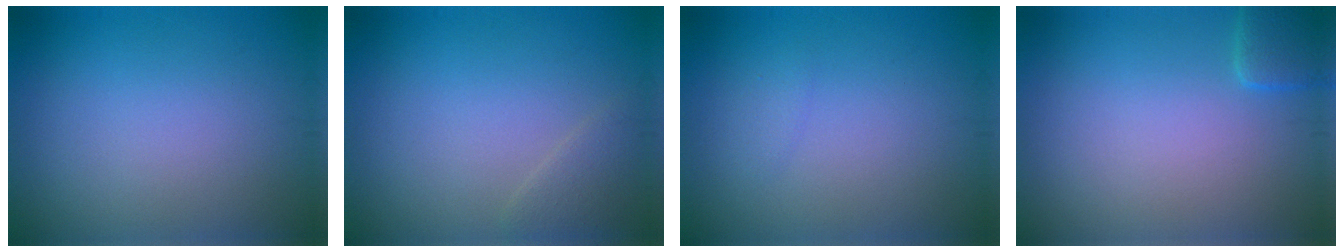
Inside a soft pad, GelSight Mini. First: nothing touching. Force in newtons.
{"total": 1.6, "press": 1.6, "slide": 0.1}
{"total": 0.6, "press": 0.6, "slide": 0.0}
{"total": 2.0, "press": 2.0, "slide": 0.3}